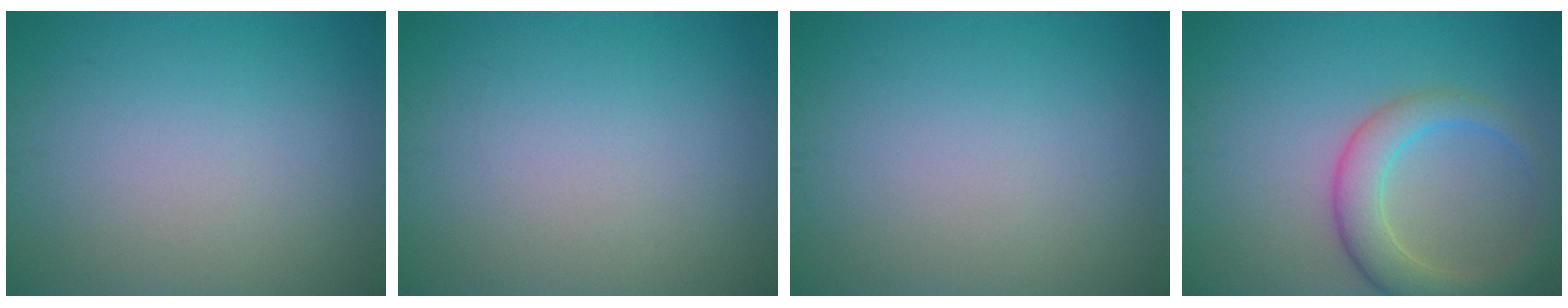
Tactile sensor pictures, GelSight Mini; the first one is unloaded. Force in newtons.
{"total": 0.0}
{"total": 0.0}
{"total": 4.7, "press": 4.7, "slide": 0.3}